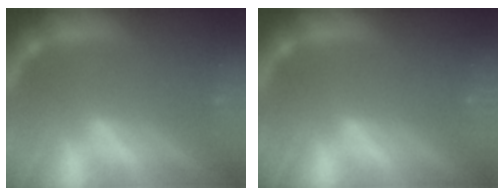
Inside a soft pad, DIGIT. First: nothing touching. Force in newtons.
{"total": 0.0}